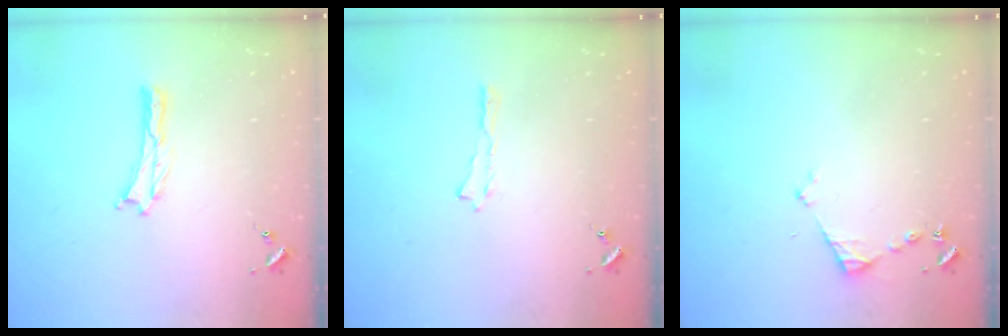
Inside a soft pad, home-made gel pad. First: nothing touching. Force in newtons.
{"total": 0.0}
{"total": 3.2, "press": 3.2, "slide": 0.3}